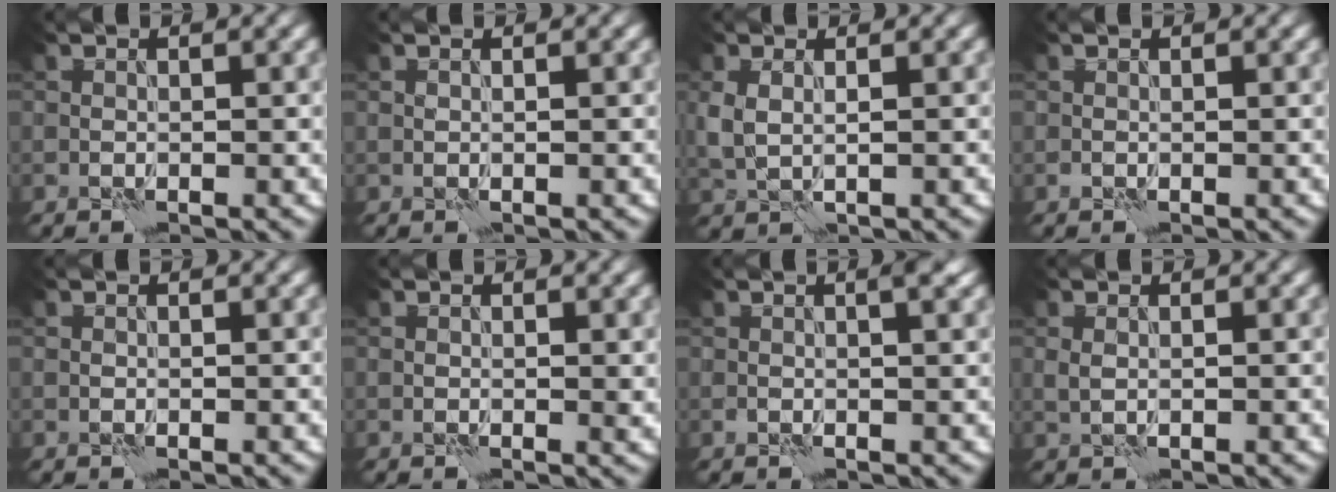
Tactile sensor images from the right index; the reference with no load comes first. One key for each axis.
{"total": 0.0}
{"total": 2.2, "fx": 0.5, "fy": 1.2, "fz": 1.7, "tx": -0.046, "ty": -0.001, "tz": 0.012}
{"total": 0.6, "fx": -0.3, "fy": 0.3, "fz": 0.4, "tx": -0.011, "ty": 0.001, "tz": -0.009}
{"total": 0.0}
{"total": 0.7, "fx": 0.2, "fy": 0.3, "fz": 0.7, "tx": -0.005, "ty": -0.004, "tz": 0.002}
{"total": 1.9, "fx": 0.3, "fy": 0.5, "fz": 1.8, "tx": -0.025, "ty": 0.001, "tz": 0.001}
{"total": 0.7, "fx": 0.3, "fy": 0.3, "fz": 0.5, "tx": -0.011, "ty": -0.002, "tz": 0.009}